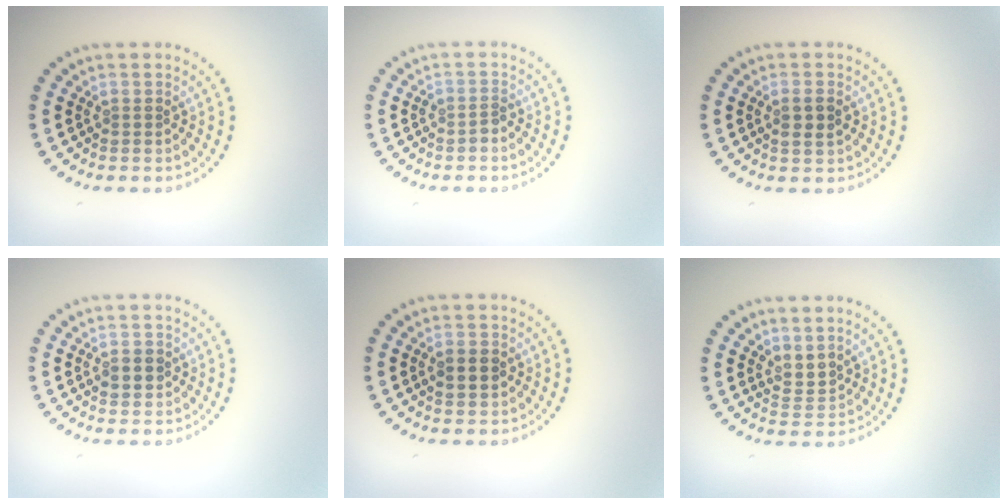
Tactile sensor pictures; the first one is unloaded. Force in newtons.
{"total": 1.0, "press": 0.8, "slide": 0.7}
{"total": 1.8, "press": 1.7, "slide": 0.4}
{"total": 2.1, "press": 2.1, "slide": 0.5}
{"total": 2.1, "press": 2.1, "slide": 0.0}
{"total": 1.8, "press": 1.3, "slide": 1.3}